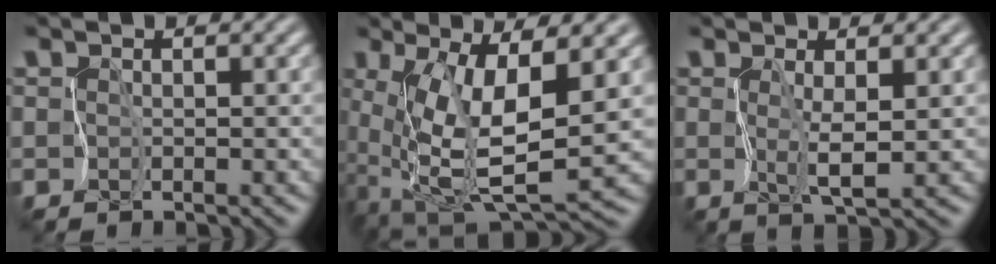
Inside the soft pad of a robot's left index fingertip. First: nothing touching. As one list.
[{"total": 8.6, "force": [0.3, 2.9, 8.1], "torque": [-0.170, -0.025, 0.015]}, {"total": 2.0, "force": [0.4, 0.1, 2.0], "torque": [-0.043, -0.005, 0.013]}]